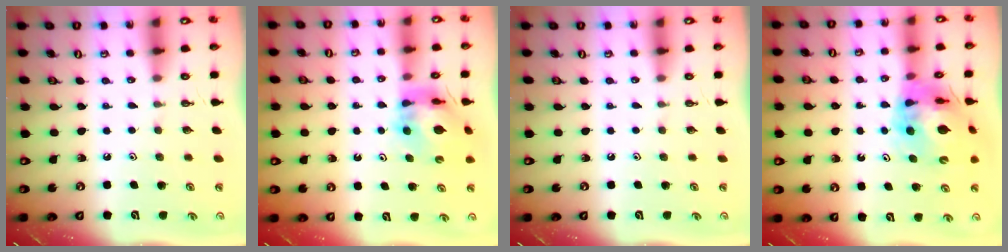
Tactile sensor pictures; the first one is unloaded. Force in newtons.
{"total": 10.8, "press": 10.8, "slide": 1.2}
{"total": 0.0}
{"total": 15.7, "press": 15.6, "slide": 1.7}